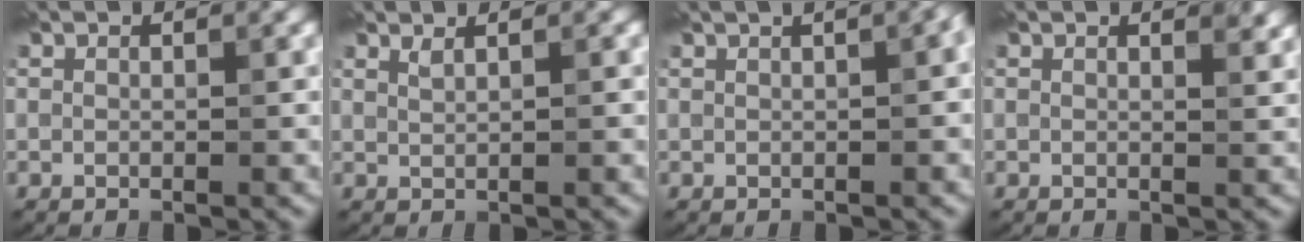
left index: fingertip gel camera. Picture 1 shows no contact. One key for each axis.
{"total": 1.3, "fx": 0.8, "fy": 0.4, "fz": 0.9, "tx": -0.010, "ty": -0.001, "tz": 0.009}
{"total": 6.4, "fx": 2.3, "fy": 3.0, "fz": 5.2, "tx": -0.025, "ty": 0.048, "tz": 0.012}
{"total": 1.3, "fx": 0.9, "fy": 0.3, "fz": 0.9, "tx": -0.006, "ty": 0.000, "tz": 0.011}